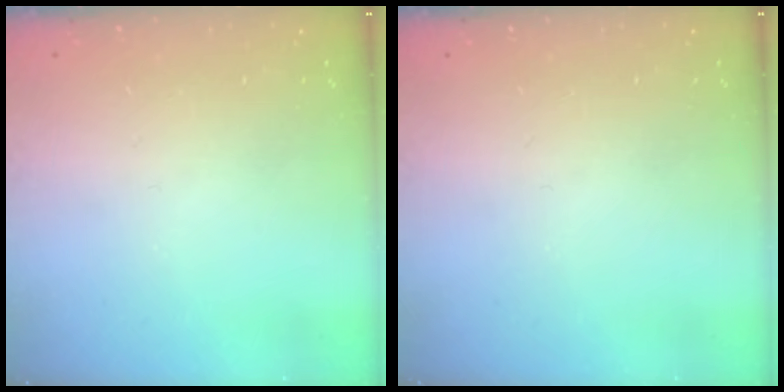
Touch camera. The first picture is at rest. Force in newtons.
{"total": 0.0}